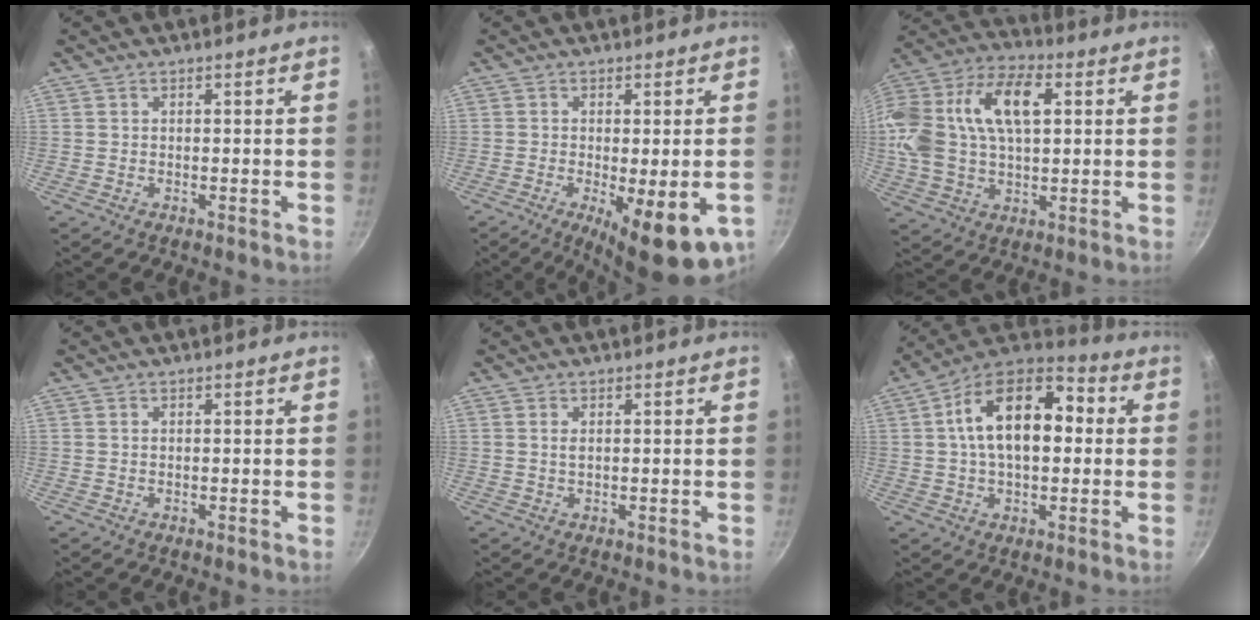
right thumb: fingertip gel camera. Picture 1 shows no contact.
{"total": 14.2, "force": [-5.7, 4.7, 12.2], "torque": [-0.143, -0.009, -0.070]}
{"total": 23.1, "force": [4.6, 13.0, 18.5], "torque": [-0.396, 0.028, 0.077]}
{"total": 0.0}
{"total": 1.1, "force": [0.3, 0.5, 1.0], "torque": [-0.021, 0.000, 0.009]}
{"total": 18.0, "force": [2.5, 10.2, 14.6], "torque": [-0.220, 0.035, 0.030]}